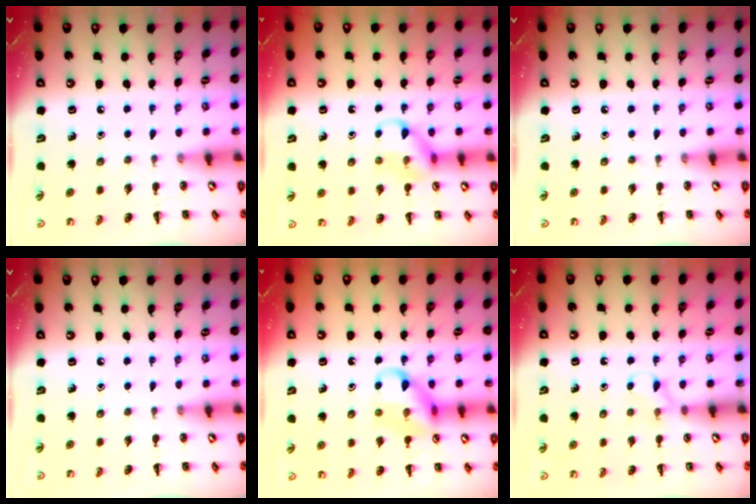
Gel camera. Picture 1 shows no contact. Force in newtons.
{"total": 10.7, "press": 10.7, "slide": 0.9}
{"total": 0.0}
{"total": 0.0}
{"total": 11.5, "press": 11.4, "slide": 1.6}
{"total": 4.6, "press": 4.4, "slide": 1.5}